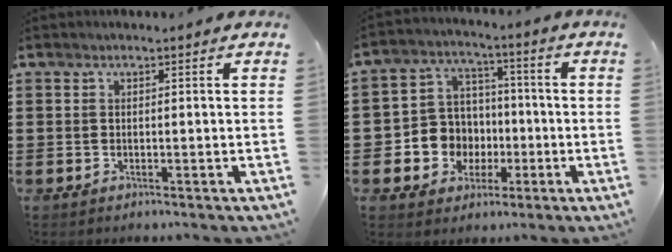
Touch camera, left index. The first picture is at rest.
{"total": 8.0, "force": [-1.4, 7.6, 1.8], "torque": [-0.073, 0.011, -0.020]}